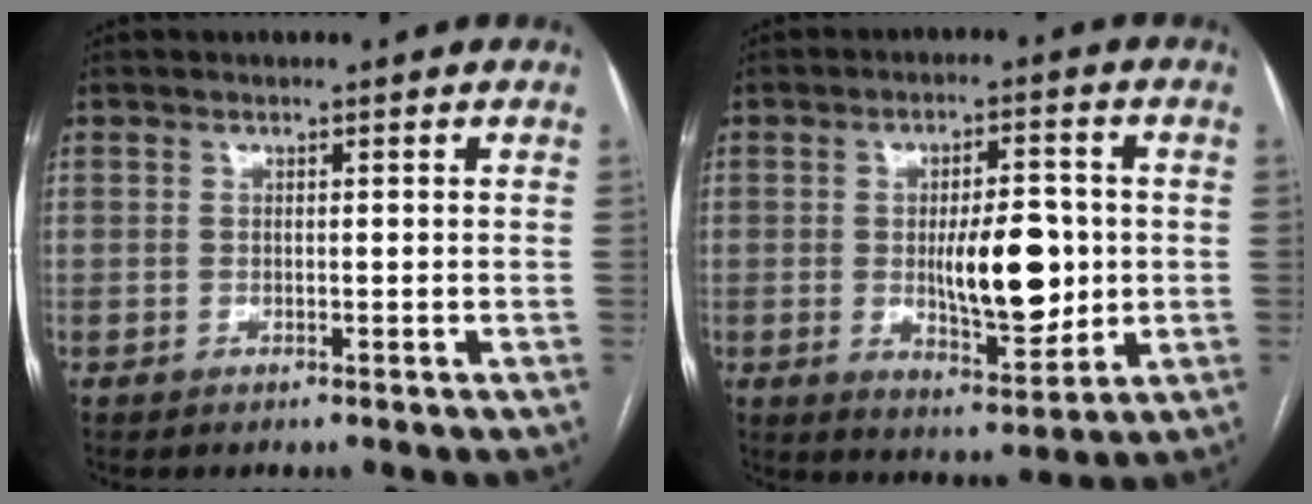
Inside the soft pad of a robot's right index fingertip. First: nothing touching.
{"total": 11.2, "force": [-0.4, 3.9, 10.5], "torque": [-0.165, -0.003, 0.003]}